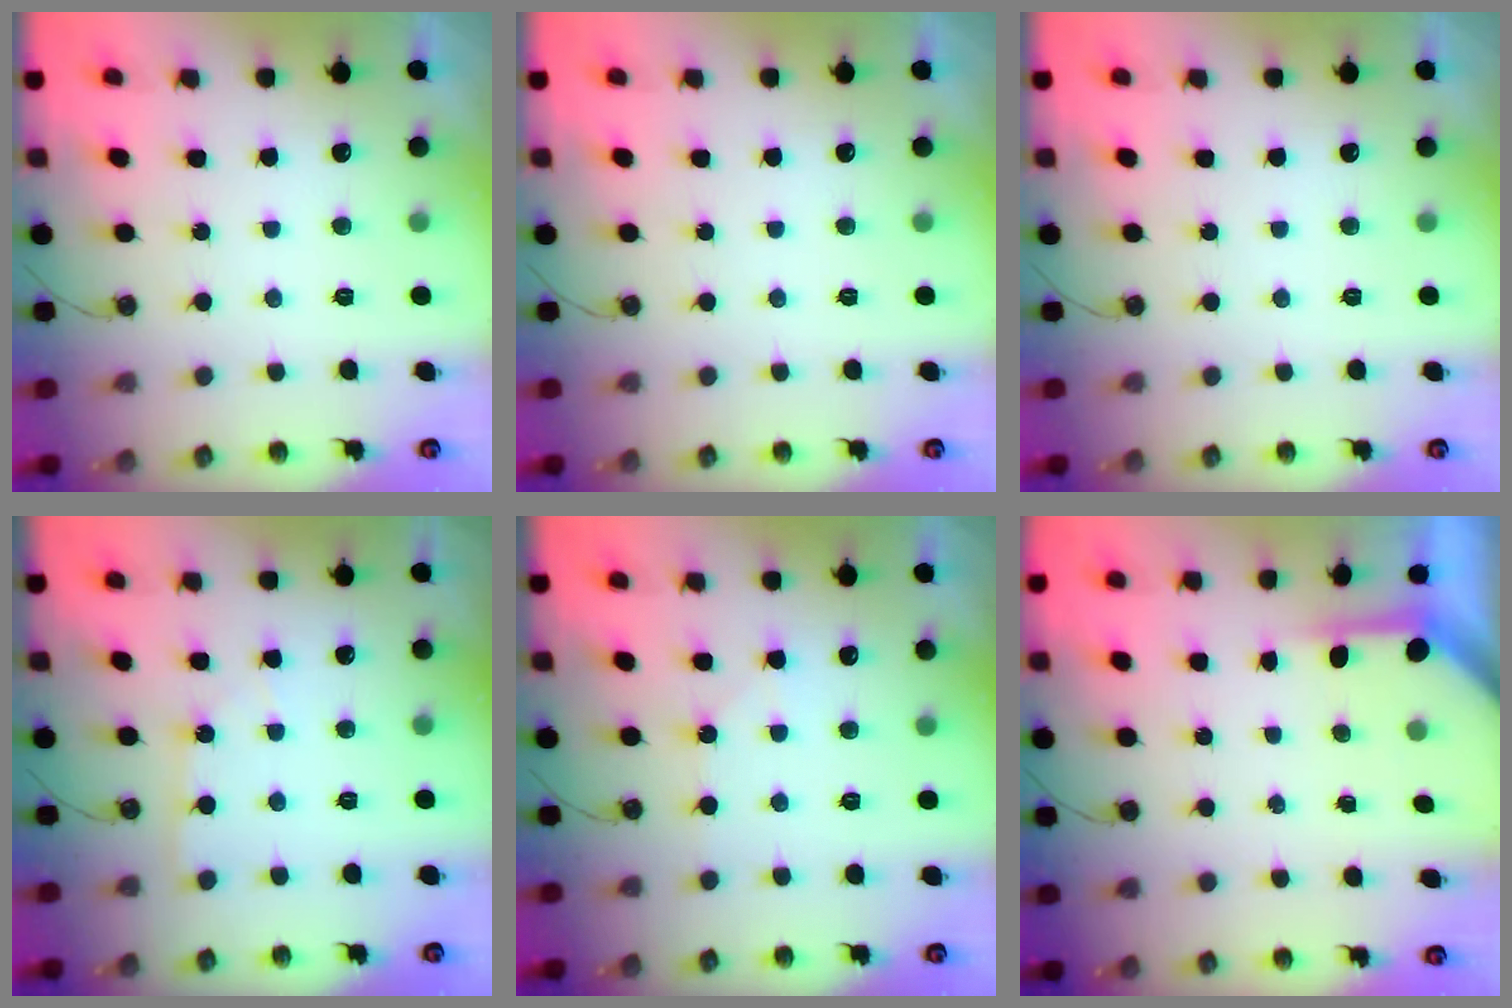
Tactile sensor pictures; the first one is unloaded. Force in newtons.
{"total": 0.0}
{"total": 0.0}
{"total": 3.4, "press": 3.4, "slide": 0.5}
{"total": 3.4, "press": 3.3, "slide": 0.6}
{"total": 3.6, "press": 3.6, "slide": 0.4}